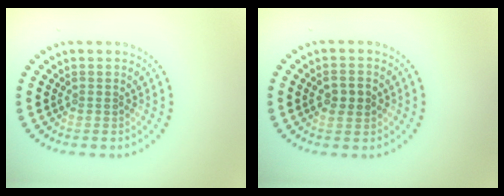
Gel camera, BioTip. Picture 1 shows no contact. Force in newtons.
{"total": 2.2, "press": 2.2, "slide": 0.2}